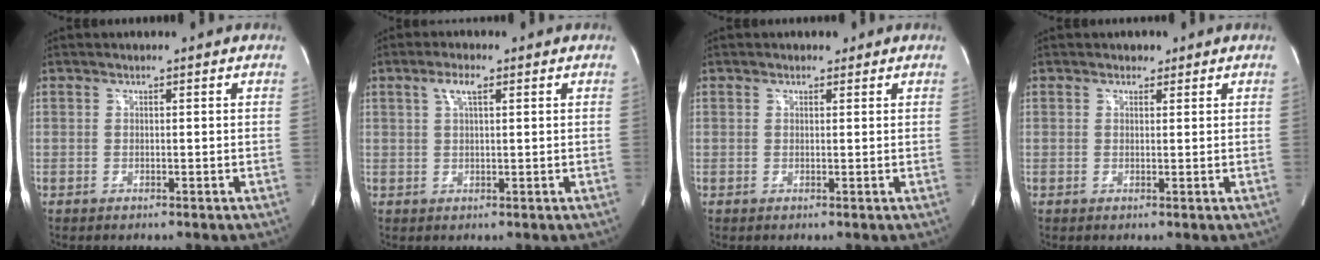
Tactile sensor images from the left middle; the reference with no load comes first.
{"total": 3.0, "force": [1.4, 0.7, 2.6], "torque": [-0.054, 0.008, 0.026]}
{"total": 1.2, "force": [0.8, 0.9, 0.2], "torque": [-0.004, 0.006, 0.009]}
{"total": 1.2, "force": [0.8, 0.9, 0.2], "torque": [-0.003, 0.001, 0.009]}